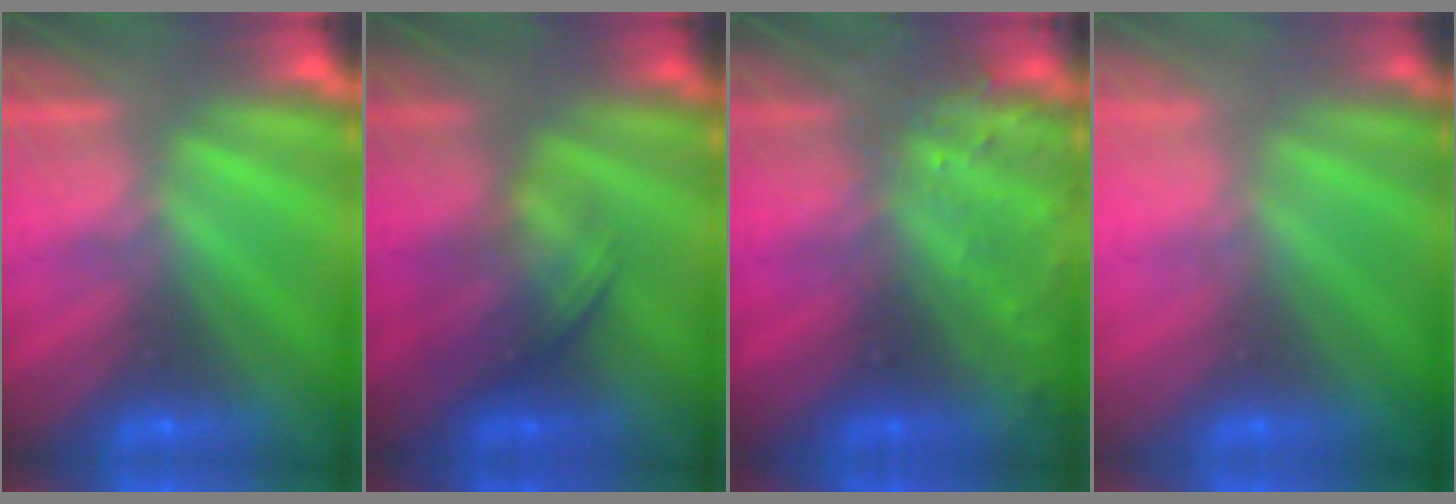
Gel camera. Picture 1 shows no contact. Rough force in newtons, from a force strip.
{"total": 1.8}
{"total": 7.9}
{"total": 2.5}